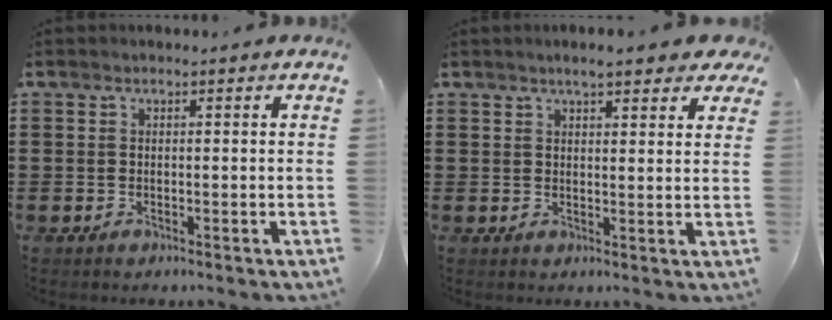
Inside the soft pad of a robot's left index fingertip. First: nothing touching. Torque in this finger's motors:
{"motor_torque": [1.10, -1.04, 0.36, 0.11]}